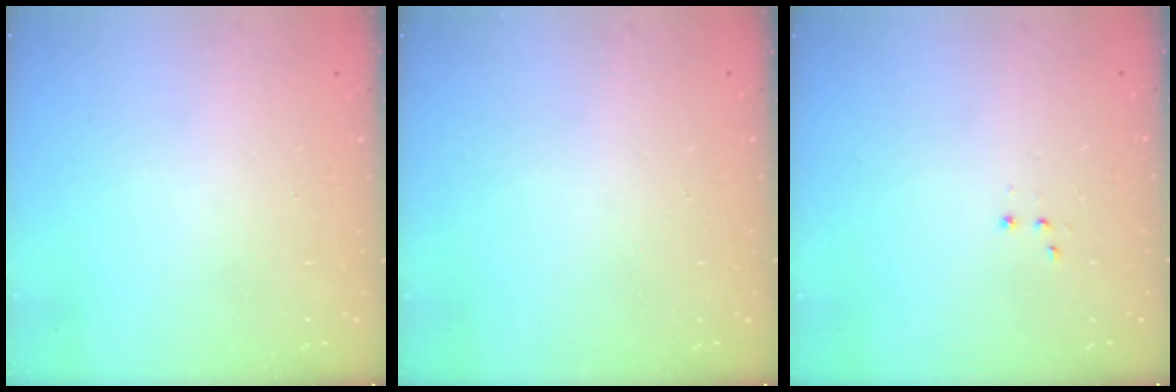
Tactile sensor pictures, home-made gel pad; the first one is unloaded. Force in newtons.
{"total": 0.0}
{"total": 3.0, "press": 2.9, "slide": 0.7}